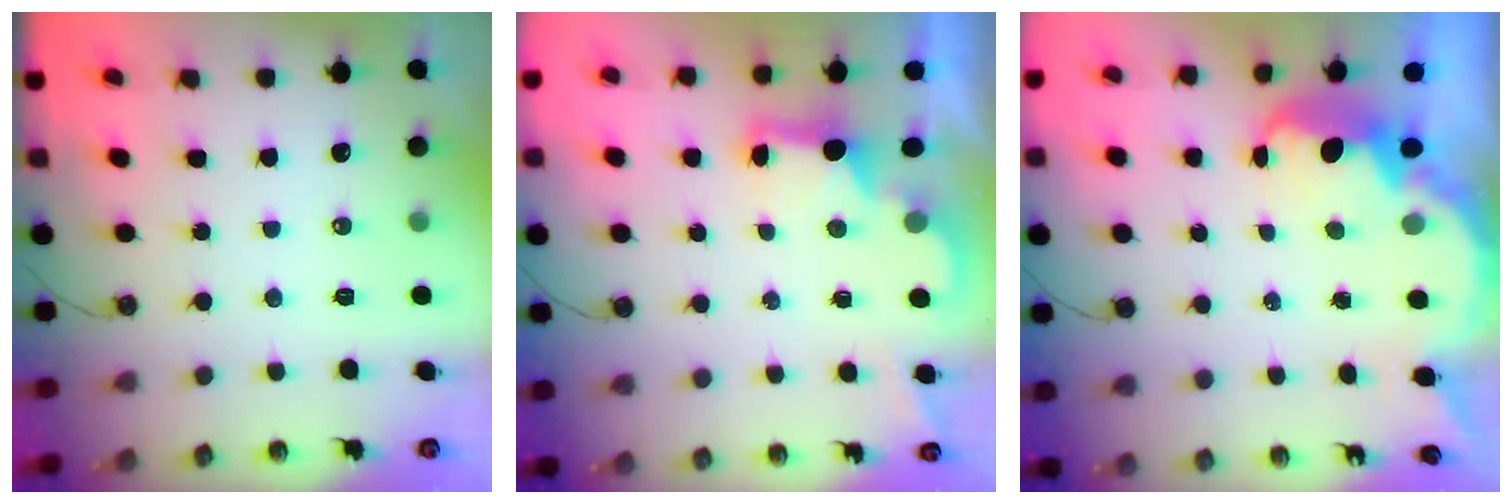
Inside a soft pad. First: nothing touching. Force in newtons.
{"total": 2.4, "press": 2.3, "slide": 0.7}
{"total": 5.8, "press": 5.8, "slide": 0.3}